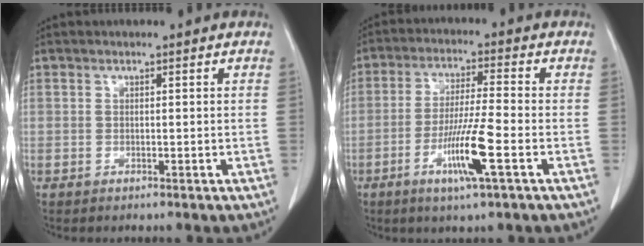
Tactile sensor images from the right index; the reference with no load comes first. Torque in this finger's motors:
{"motor_torque": [1.24, -0.49, 0.27, 0.08]}